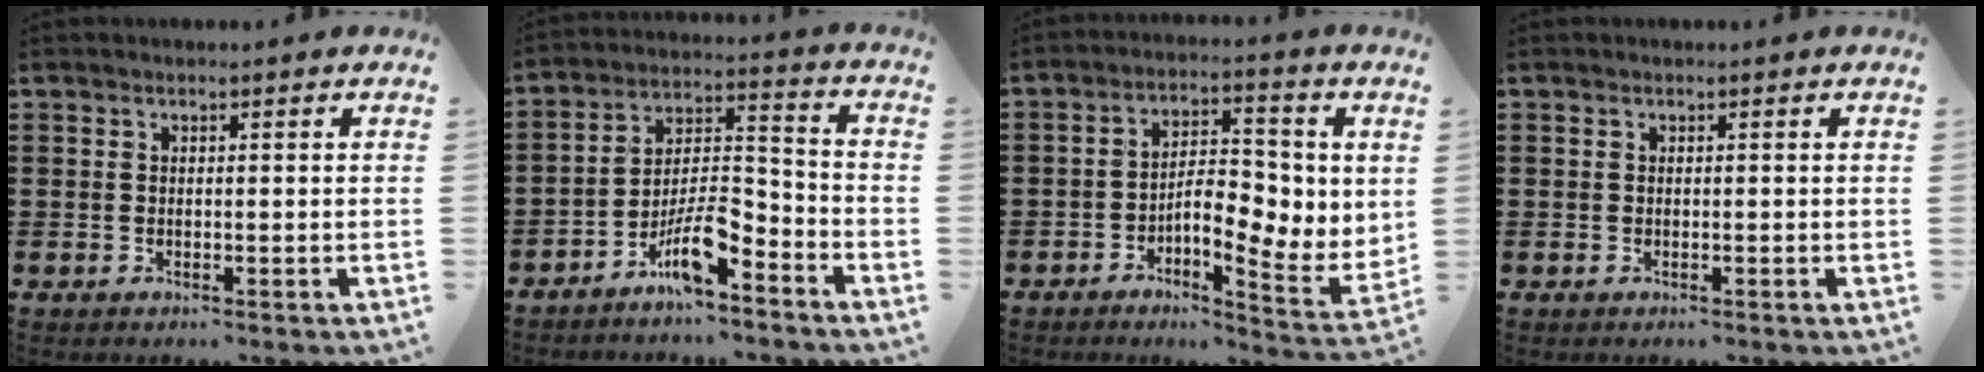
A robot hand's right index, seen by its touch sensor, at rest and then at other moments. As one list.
[{"total": 8.4, "force": [-6.0, 2.2, 5.5], "torque": [-0.113, 0.001, -0.115]}, {"total": 7.2, "force": [-0.3, 3.4, 6.4], "torque": [-0.099, -0.015, -0.014]}, {"total": 0.0}]